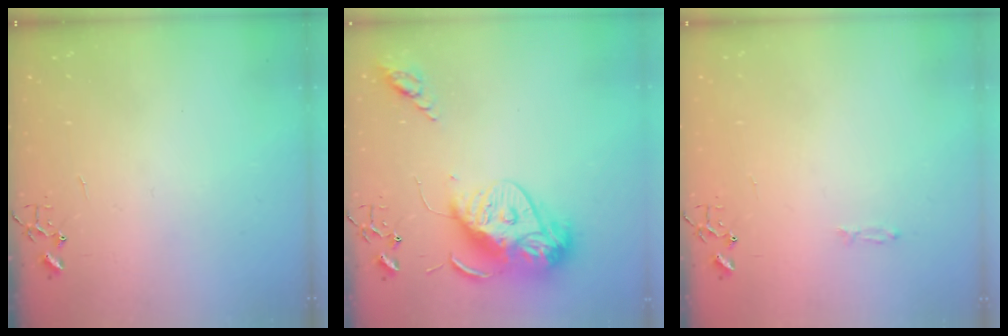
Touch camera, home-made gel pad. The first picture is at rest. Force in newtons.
{"total": 15.7, "press": 15.6, "slide": 1.7}
{"total": 3.1, "press": 3.1, "slide": 0.4}